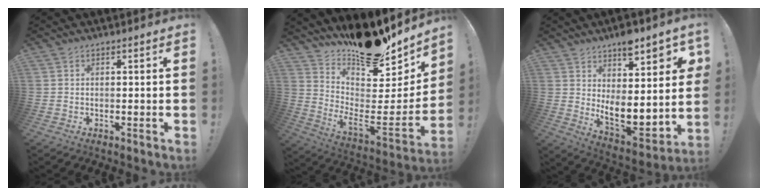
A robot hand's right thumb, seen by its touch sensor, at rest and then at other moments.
{"total": 18.1, "force": [14.8, 4.9, 9.1], "torque": [-0.115, -0.132, 0.241]}
{"total": 13.2, "force": [4.0, 6.5, 10.8], "torque": [-0.140, -0.040, 0.069]}